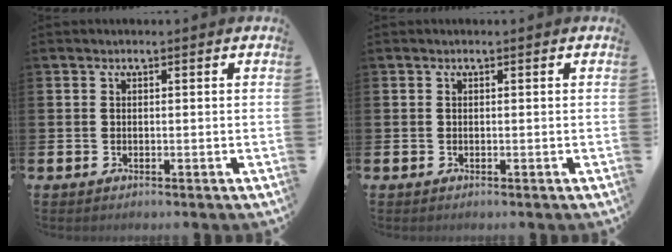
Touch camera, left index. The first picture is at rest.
{"total": 0.0}